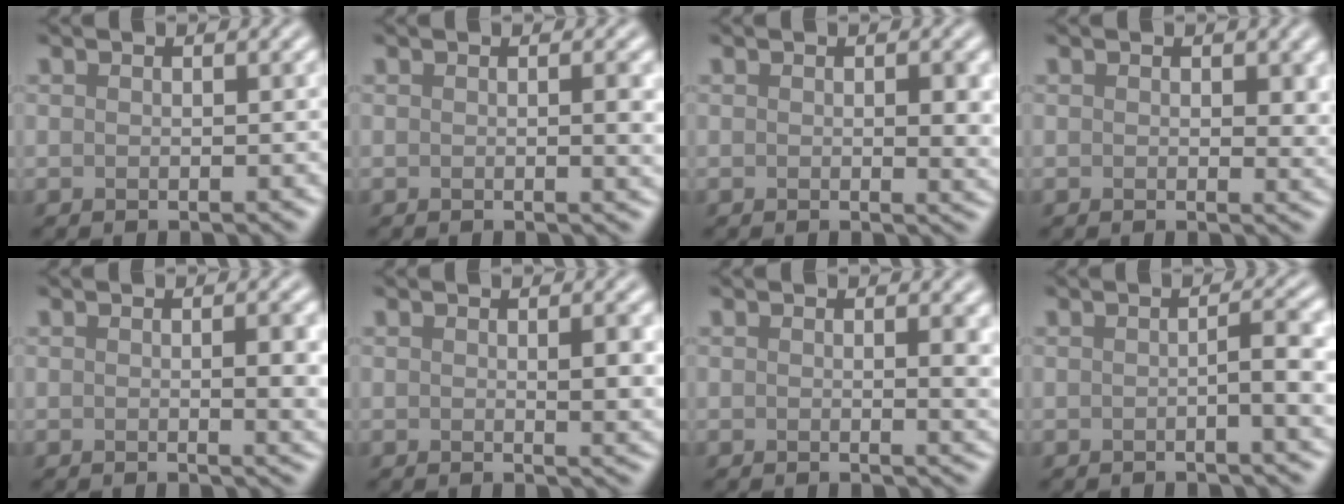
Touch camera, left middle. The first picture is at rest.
{"total": 1.8, "force": [0.1, 0.4, 1.7], "torque": [-0.020, -0.002, -0.002]}
{"total": 2.2, "force": [0.2, 0.7, 2.0], "torque": [-0.024, -0.008, 0.004]}
{"total": 2.3, "force": [0.6, 1.3, 1.8], "torque": [-0.017, -0.004, 0.007]}
{"total": 2.7, "force": [0.1, 0.6, 2.6], "torque": [-0.032, -0.003, 0.001]}
{"total": 2.5, "force": [0.4, 0.6, 2.4], "torque": [-0.029, -0.005, 0.007]}
{"total": 2.4, "force": [0.5, 0.7, 2.2], "torque": [-0.017, -0.002, 0.006]}
{"total": 3.6, "force": [-0.3, 0.8, 3.5], "torque": [-0.046, 0.004, -0.009]}